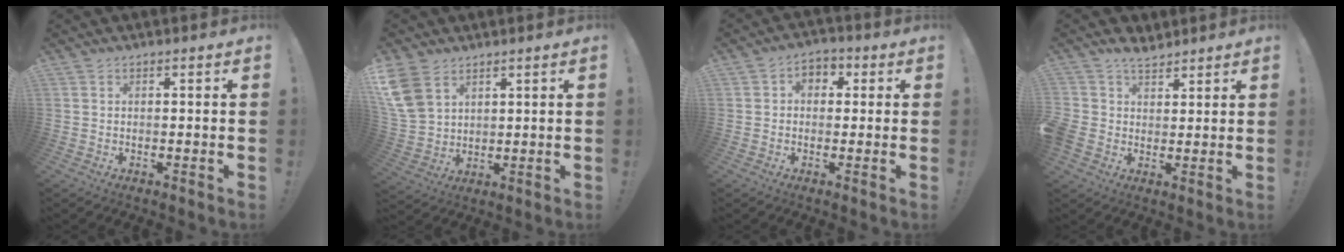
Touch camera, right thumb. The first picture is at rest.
{"total": 9.8, "force": [5.6, 6.2, 5.1], "torque": [-0.115, -0.023, 0.112]}
{"total": 4.4, "force": [0.0, 3.8, 2.3], "torque": [-0.032, 0.008, 0.002]}
{"total": 6.3, "force": [3.3, 4.9, 2.2], "torque": [-0.048, -0.015, 0.069]}